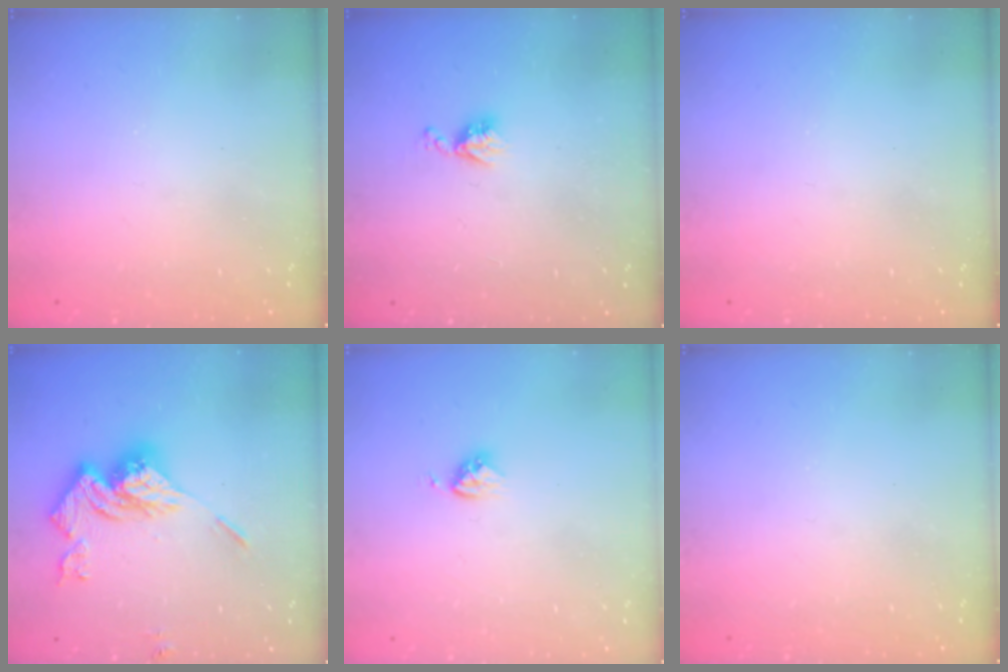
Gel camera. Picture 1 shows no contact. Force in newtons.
{"total": 5.8, "press": 5.7, "slide": 0.7}
{"total": 0.0}
{"total": 16.4, "press": 16.4, "slide": 1.7}
{"total": 3.9, "press": 3.8, "slide": 0.4}
{"total": 0.0}